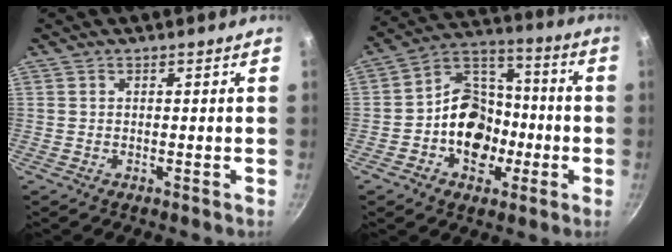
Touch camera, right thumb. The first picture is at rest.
{"total": 14.6, "force": [-3.5, 11.4, 8.4], "torque": [-0.092, 0.046, -0.072]}